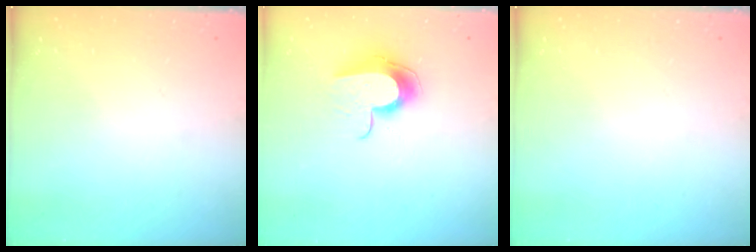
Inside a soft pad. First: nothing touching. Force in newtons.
{"total": 10.9, "press": 10.9, "slide": 0.7}
{"total": 0.0}